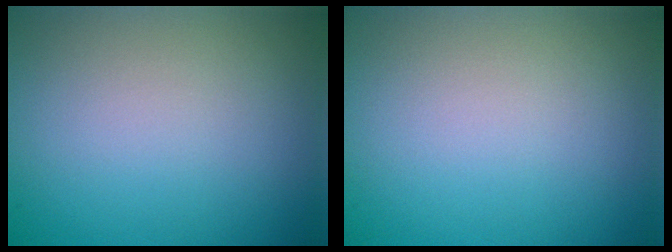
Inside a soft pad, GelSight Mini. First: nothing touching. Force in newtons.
{"total": 0.0}